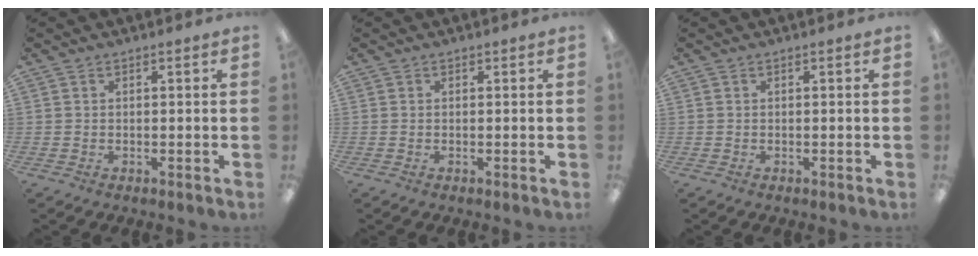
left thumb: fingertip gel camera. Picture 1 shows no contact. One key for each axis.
{"total": 0.0}
{"total": 0.0}